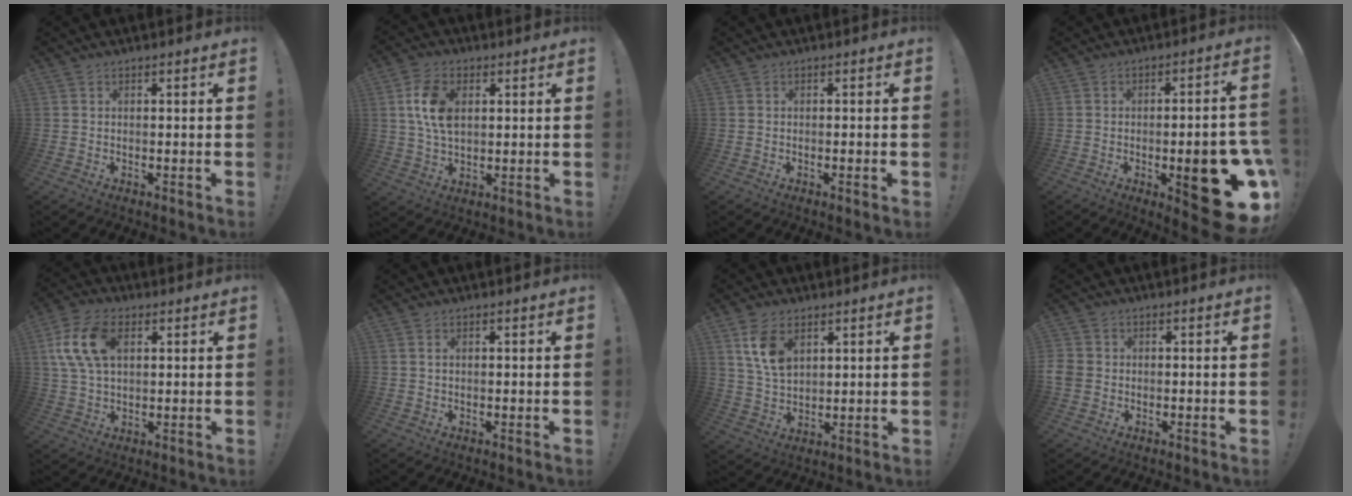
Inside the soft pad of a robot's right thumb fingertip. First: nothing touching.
{"total": 10.8, "force": [2.5, 7.1, 7.8], "torque": [-0.148, 0.004, 0.046]}
{"total": 1.2, "force": [-0.5, -0.2, 1.1], "torque": [-0.025, 0.002, -0.009]}
{"total": 20.9, "force": [-6.4, 7.1, 18.6], "torque": [-0.218, 0.022, -0.073]}
{"total": 13.7, "force": [3.8, 8.5, 10.0], "torque": [-0.205, 0.007, 0.074]}
{"total": 0.8, "force": [0.3, 0.4, 0.6], "torque": [-0.010, 0.000, 0.004]}
{"total": 9.4, "force": [4.6, 5.8, 5.8], "torque": [-0.111, -0.011, 0.089]}
{"total": 3.6, "force": [-0.4, 3.5, 0.7], "torque": [-0.036, 0.009, -0.004]}